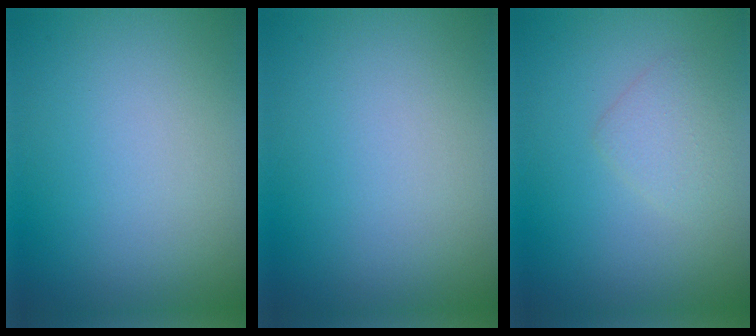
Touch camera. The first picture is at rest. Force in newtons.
{"total": 0.0}
{"total": 1.8, "press": 1.8, "slide": 0.1}